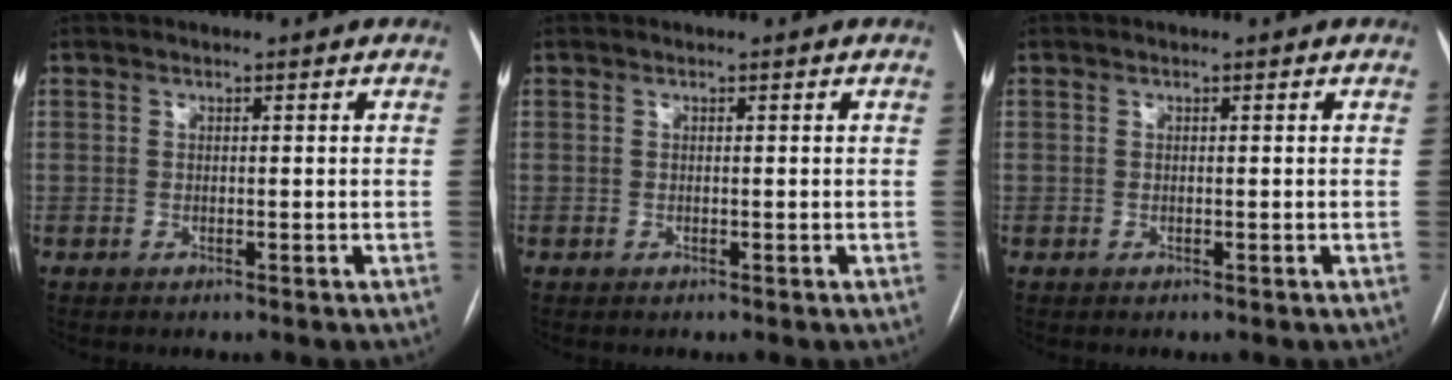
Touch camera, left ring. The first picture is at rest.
{"total": 0.0}
{"total": 0.0}